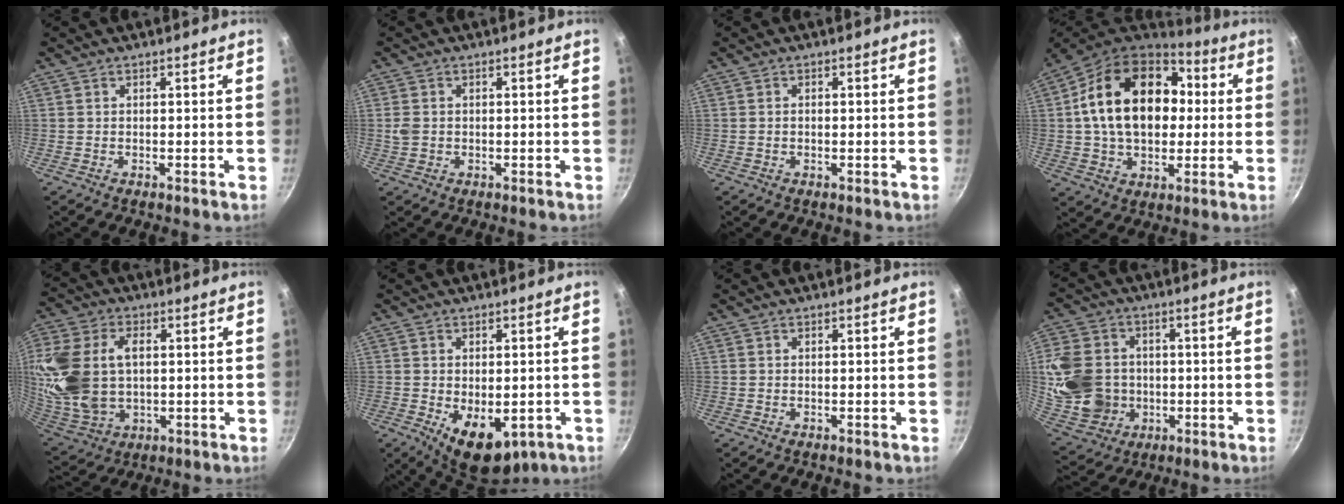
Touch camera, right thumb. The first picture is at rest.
{"total": 2.5, "force": [-0.1, 2.0, 1.4], "torque": [-0.026, 0.003, -0.001]}
{"total": 0.6, "force": [-0.1, 0.5, 0.4], "torque": [-0.007, 0.004, -0.001]}
{"total": 22.7, "force": [3.0, 15.9, 16.0], "torque": [-0.241, 0.031, 0.045]}
{"total": 19.6, "force": [2.5, 13.1, 14.4], "torque": [-0.304, -0.004, 0.056]}
{"total": 10.5, "force": [-3.0, 6.2, 7.8], "torque": [-0.090, -0.009, -0.026]}
{"total": 0.0}
{"total": 16.7, "force": [-0.5, 14.1, 9.0], "torque": [-0.172, 0.010, 0.004]}